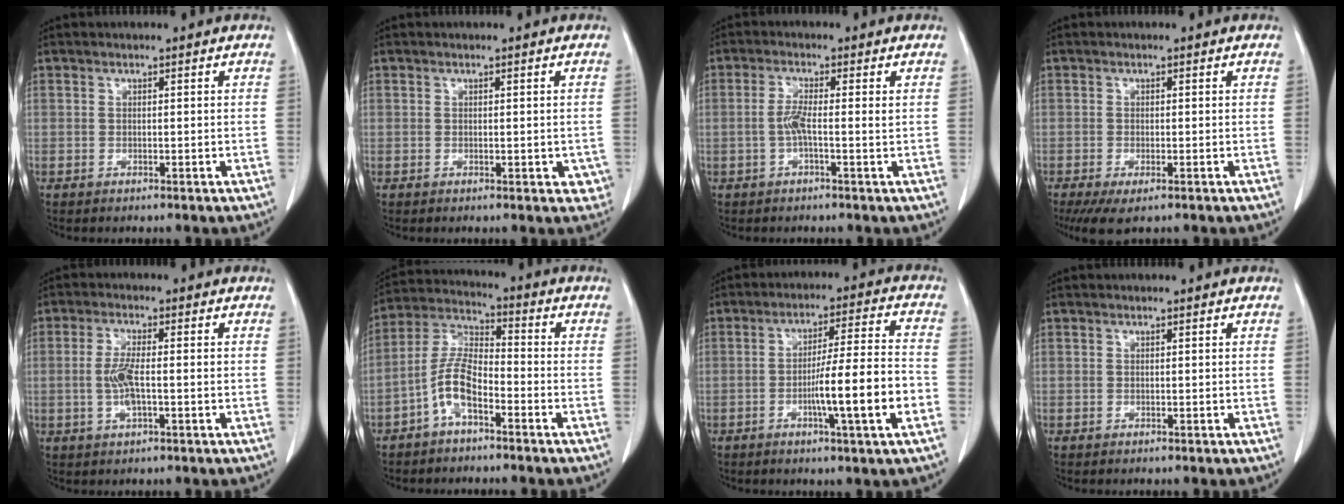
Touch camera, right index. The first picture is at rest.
{"total": 2.8, "force": [-0.4, 1.6, 2.3], "torque": [-0.009, -0.002, -0.002]}
{"total": 3.0, "force": [-0.4, 0.1, 3.0], "torque": [-0.061, 0.003, -0.008]}
{"total": 4.2, "force": [-2.6, 1.2, 3.1], "torque": [-0.053, -0.012, -0.042]}
{"total": 4.9, "force": [-0.6, 1.1, 4.7], "torque": [-0.101, -0.001, -0.012]}
{"total": 7.8, "force": [-3.9, 3.0, 6.0], "torque": [-0.139, 0.020, -0.079]}
{"total": 11.7, "force": [-3.5, -0.4, 11.1], "torque": [-0.179, -0.001, -0.059]}
{"total": 0.0}